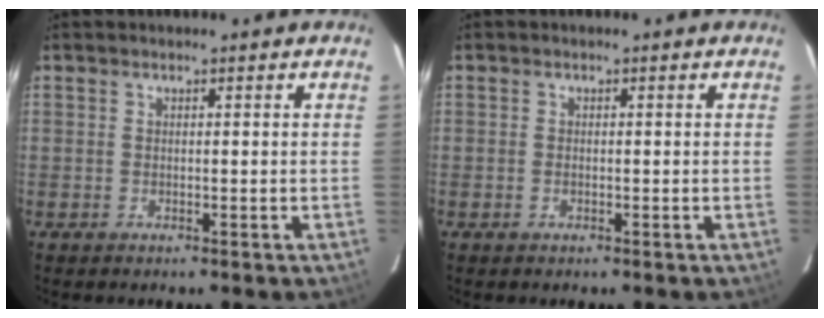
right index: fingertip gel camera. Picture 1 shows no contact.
{"total": 0.9, "force": [-0.3, 0.5, 0.7], "torque": [-0.014, 0.000, -0.006]}